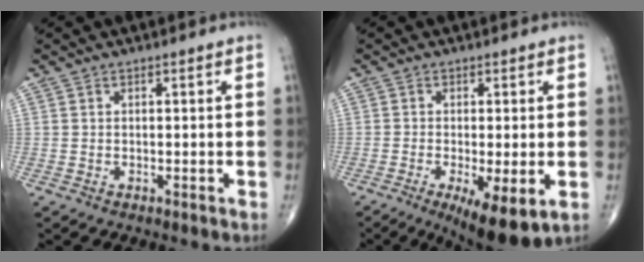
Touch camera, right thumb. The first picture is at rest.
{"total": 9.8, "force": [-3.4, 2.8, 8.7], "torque": [-0.136, -0.019, -0.049]}